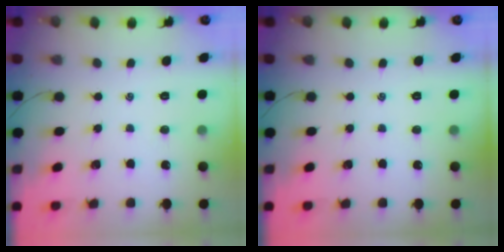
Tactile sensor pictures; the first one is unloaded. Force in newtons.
{"total": 0.0}